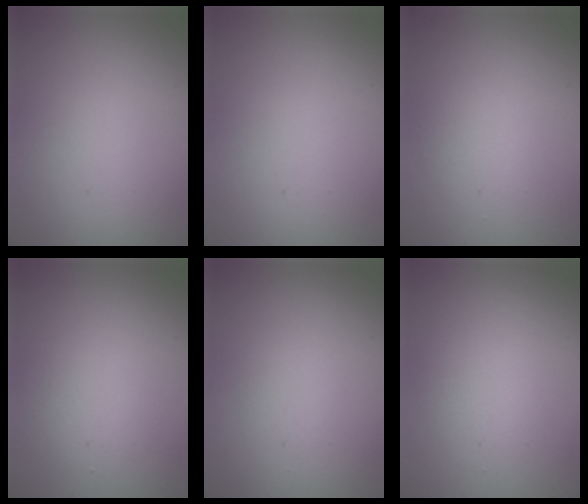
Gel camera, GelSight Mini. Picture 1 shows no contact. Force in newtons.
{"total": 0.0}
{"total": 1.9, "press": 1.9, "slide": 0.1}
{"total": 2.6, "press": 2.6, "slide": 0.1}
{"total": 0.9, "press": 0.9, "slide": 0.2}
{"total": 2.3, "press": 2.3, "slide": 0.1}